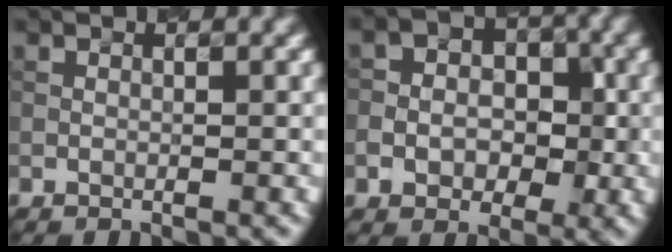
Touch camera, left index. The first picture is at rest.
{"total": 4.2, "force": [-0.7, 3.4, 2.4], "torque": [-0.019, 0.004, -0.015]}